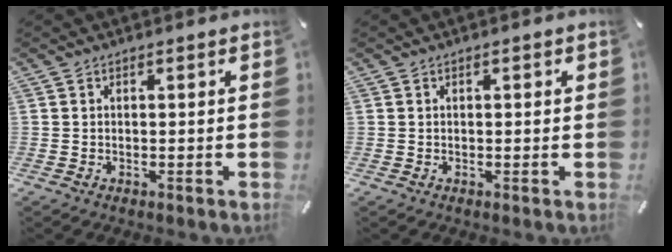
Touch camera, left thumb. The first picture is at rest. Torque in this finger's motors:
{"motor_torque": [-0.03, -0.31, 0.00, 0.04, -0.02]}